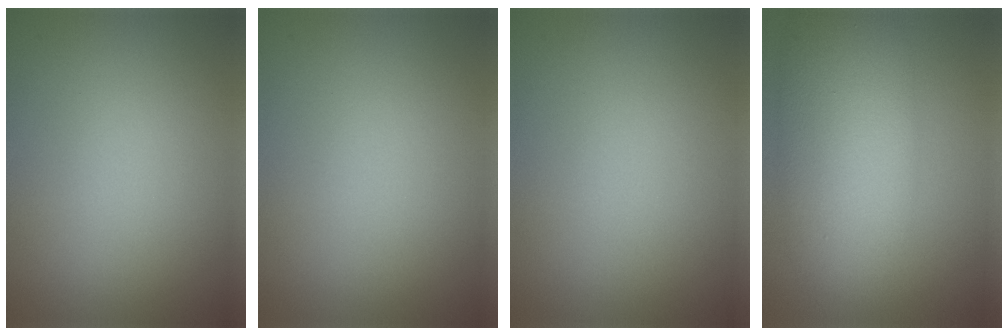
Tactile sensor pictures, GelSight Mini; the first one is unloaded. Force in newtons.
{"total": 0.0}
{"total": 0.0}
{"total": 8.6, "press": 8.6, "slide": 0.3}